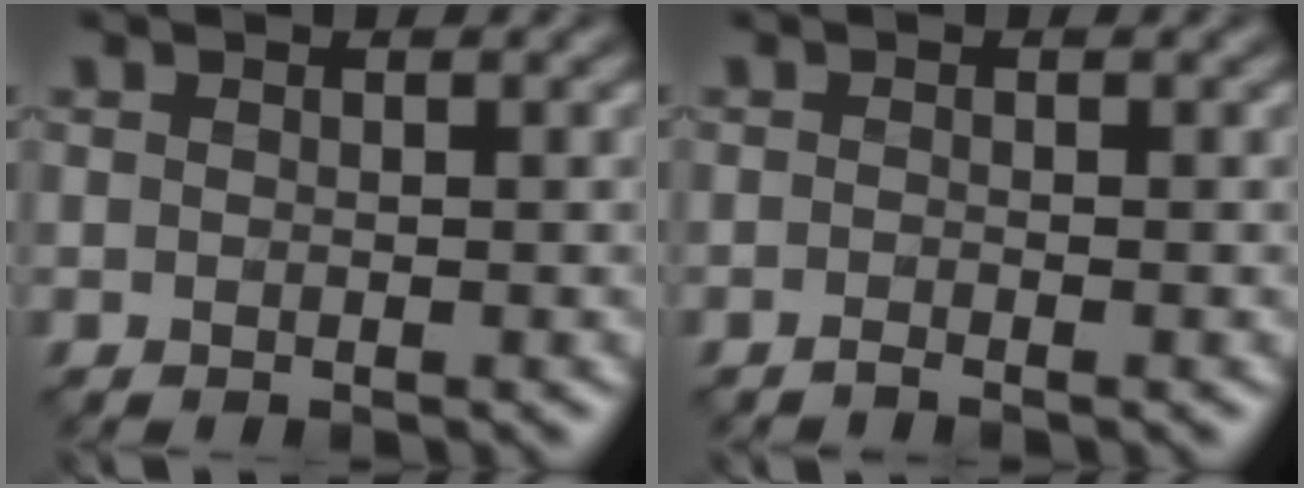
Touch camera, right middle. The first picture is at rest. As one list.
[{"total": 0.8, "force": [-0.7, 0.0, 0.4], "torque": [-0.006, -0.004, -0.016]}]